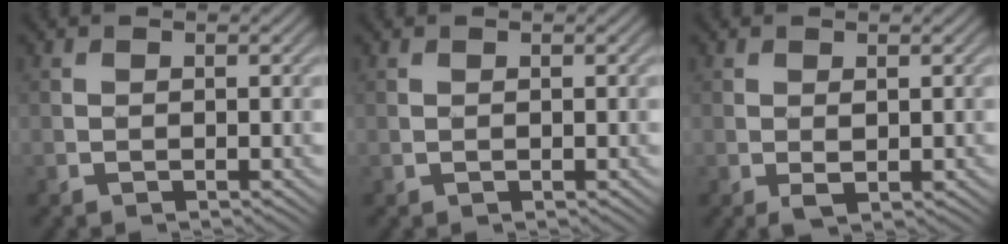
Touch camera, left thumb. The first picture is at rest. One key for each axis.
{"total": 0.0}
{"total": 1.6, "fx": 0.0, "fy": 1.0, "fz": 1.3, "tx": -0.025, "ty": -0.005, "tz": 0.000}